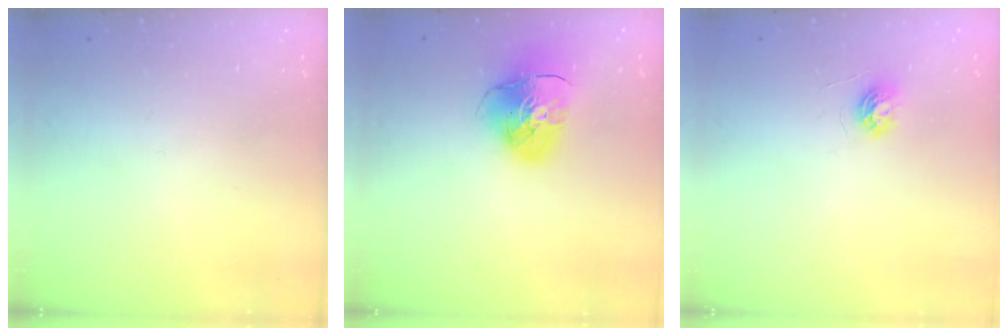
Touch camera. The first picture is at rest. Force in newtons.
{"total": 10.6, "press": 10.5, "slide": 1.2}
{"total": 5.2, "press": 5.2, "slide": 0.5}